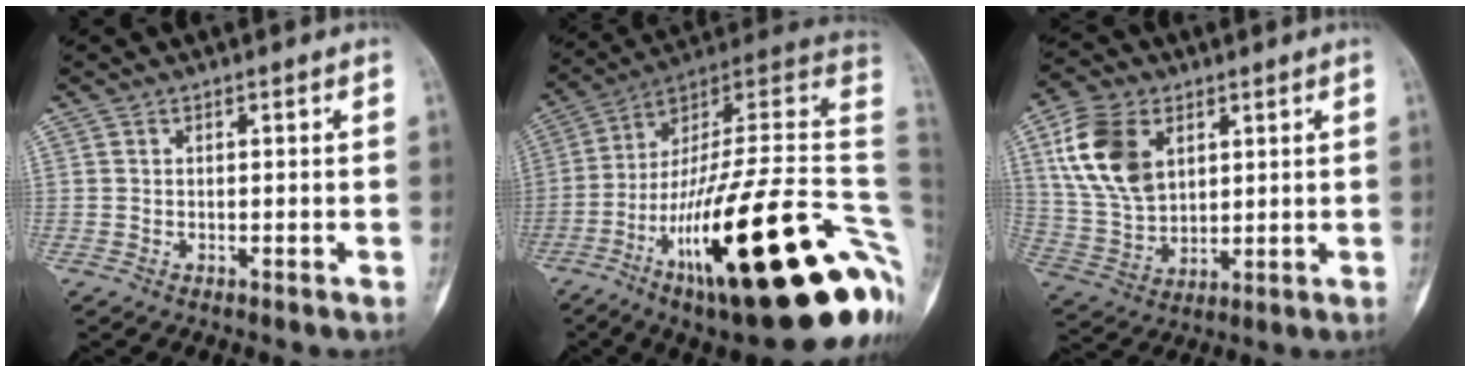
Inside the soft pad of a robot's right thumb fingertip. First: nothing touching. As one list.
[{"total": 36.2, "force": [-9.2, 9.3, 33.8], "torque": [-0.408, 0.070, -0.149]}, {"total": 14.7, "force": [5.1, 9.8, 9.6], "torque": [-0.170, -0.012, 0.108]}]